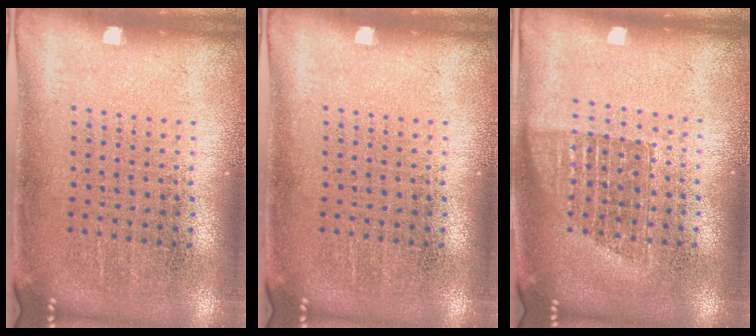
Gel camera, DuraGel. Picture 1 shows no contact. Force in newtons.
{"total": 0.0}
{"total": 1.3, "press": 1.1, "slide": 0.8}